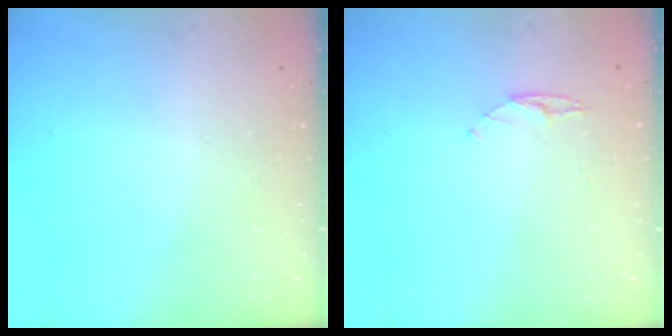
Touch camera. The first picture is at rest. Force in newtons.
{"total": 4.5, "press": 4.4, "slide": 0.4}